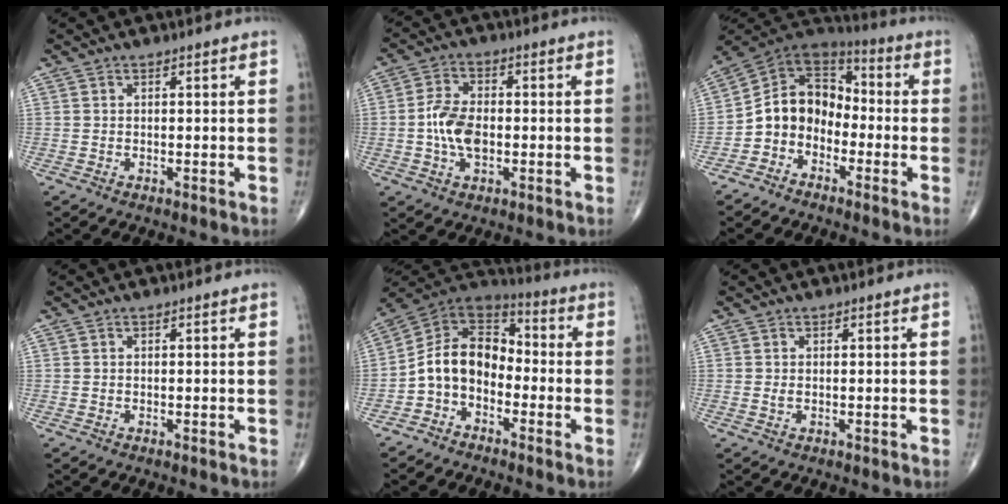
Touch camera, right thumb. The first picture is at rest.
{"total": 7.8, "force": [-1.0, 4.5, 6.3], "torque": [-0.119, 0.007, -0.024]}
{"total": 11.1, "force": [-3.5, 8.8, 5.8], "torque": [-0.076, 0.068, -0.082]}
{"total": 0.0}
{"total": 11.3, "force": [-3.2, 8.2, 7.0], "torque": [-0.103, 0.067, -0.076]}
{"total": 0.9, "force": [0.0, 0.5, 0.7], "torque": [-0.017, 0.001, 0.001]}